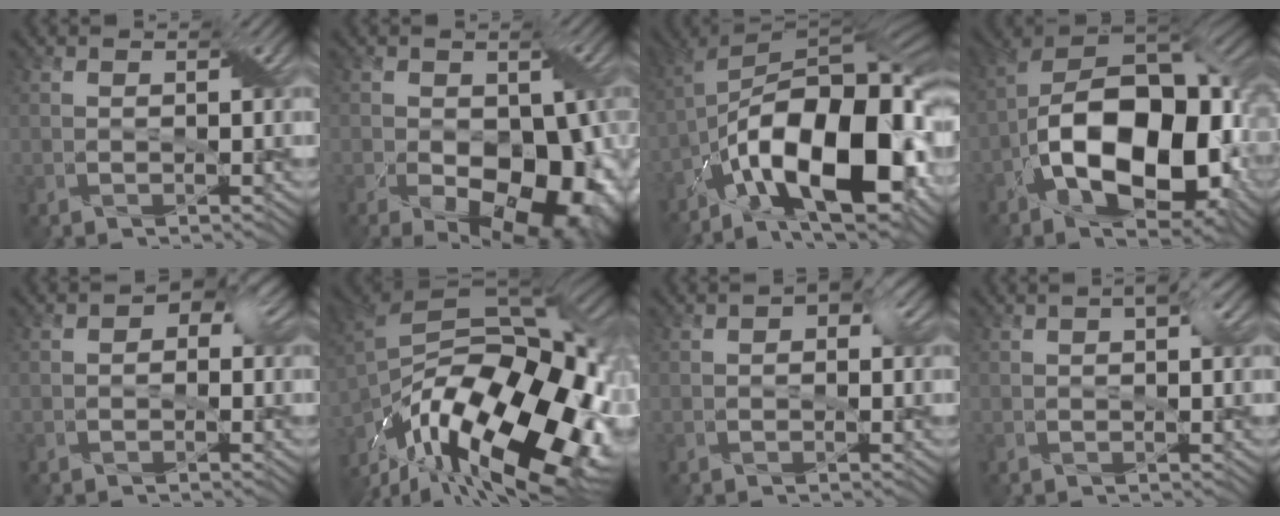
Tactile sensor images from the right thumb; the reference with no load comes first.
{"total": 14.3, "force": [-4.6, 8.7, 10.4], "torque": [-0.137, -0.030, -0.048]}
{"total": 20.6, "force": [-7.7, 8.9, 16.9], "torque": [-0.280, -0.002, -0.130]}
{"total": 18.7, "force": [-4.5, 10.0, 15.1], "torque": [-0.259, -0.008, -0.090]}
{"total": 3.1, "force": [0.0, 2.3, 2.1], "torque": [-0.025, -0.002, -0.006]}
{"total": 20.1, "force": [-10.3, 8.3, 15.1], "torque": [-0.292, -0.024, -0.158]}
{"total": 2.4, "force": [0.3, 1.5, 1.8], "torque": [-0.025, 0.001, -0.003]}
{"total": 2.3, "force": [0.7, 0.9, 2.0], "torque": [-0.033, 0.007, 0.007]}